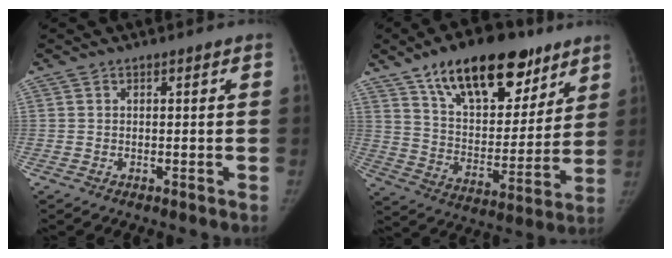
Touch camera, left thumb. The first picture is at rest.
{"total": 23.7, "force": [14.5, 11.6, 14.7], "torque": [-0.187, -0.043, 0.241]}